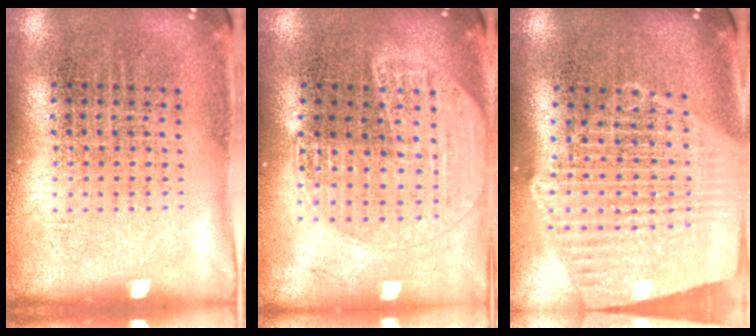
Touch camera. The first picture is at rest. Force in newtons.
{"total": 1.8, "press": 1.7, "slide": 0.7}
{"total": 2.4, "press": 2.1, "slide": 1.2}